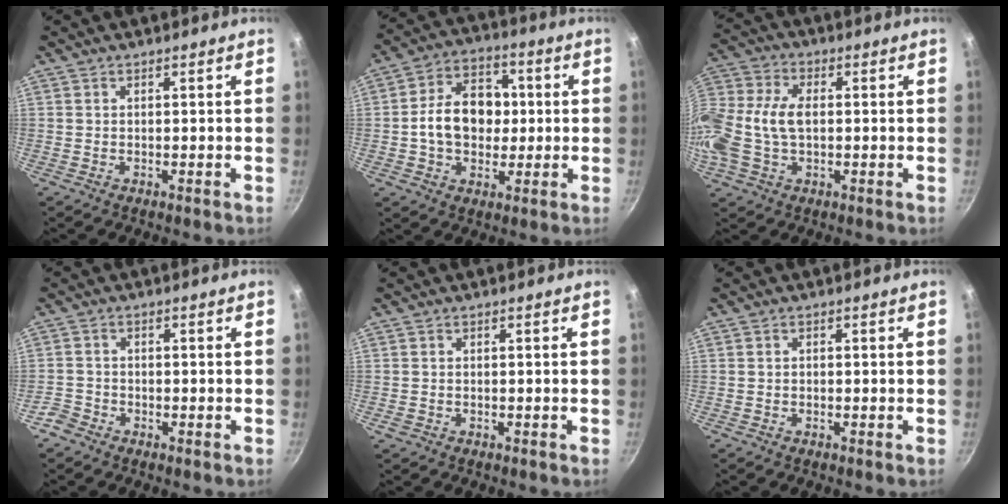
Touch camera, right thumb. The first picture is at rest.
{"total": 13.2, "force": [0.1, 9.8, 8.8], "torque": [-0.105, 0.021, -0.010]}
{"total": 14.8, "force": [-0.5, 9.5, 11.3], "torque": [-0.248, 0.024, -0.021]}
{"total": 2.8, "force": [-2.1, 1.8, 0.5], "torque": [-0.006, 0.019, -0.041]}
{"total": 0.6, "force": [-0.2, 0.5, 0.2], "torque": [-0.004, 0.000, -0.004]}
{"total": 0.6, "force": [-0.2, 0.5, 0.2], "torque": [-0.005, 0.003, -0.003]}